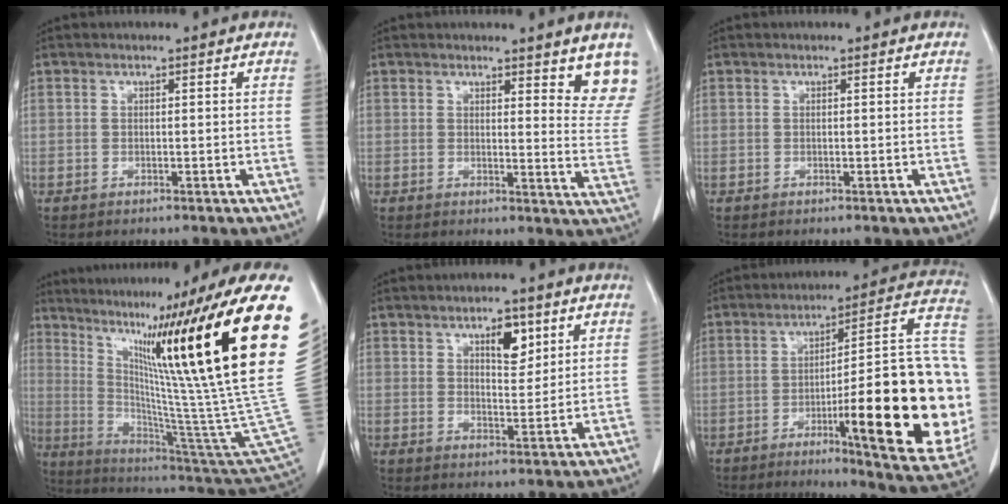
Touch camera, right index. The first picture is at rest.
{"total": 7.7, "force": [6.2, 1.4, 4.4], "torque": [-0.035, -0.034, 0.055]}
{"total": 0.0}
{"total": 36.8, "force": [15.4, 0.8, 33.4], "torque": [-0.394, 0.000, 0.249]}
{"total": 5.2, "force": [2.7, 2.1, 3.9], "torque": [-0.062, -0.002, 0.045]}
{"total": 27.0, "force": [-5.2, 3.7, 26.2], "torque": [-0.276, 0.017, -0.068]}